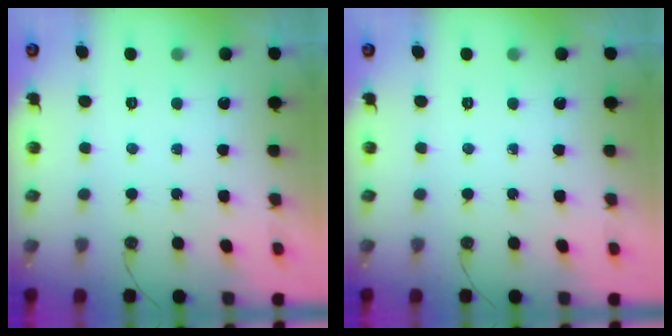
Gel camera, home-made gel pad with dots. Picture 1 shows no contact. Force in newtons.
{"total": 0.0}